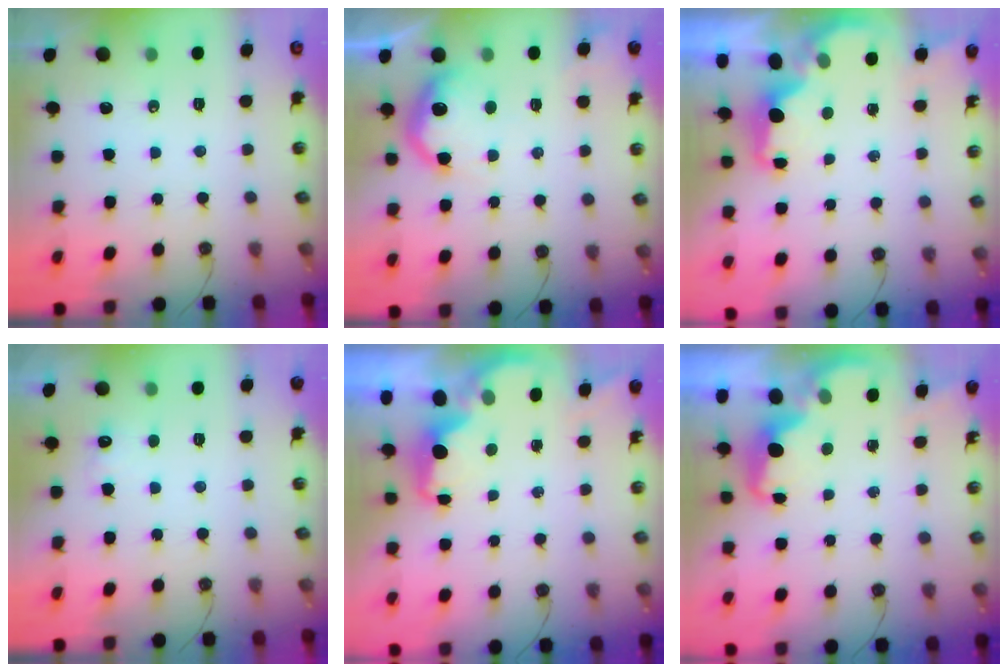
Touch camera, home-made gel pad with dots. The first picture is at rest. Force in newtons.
{"total": 14.6, "press": 14.6, "slide": 1.0}
{"total": 1.9, "press": 1.7, "slide": 0.7}
{"total": 4.7, "press": 4.5, "slide": 1.2}
{"total": 2.2, "press": 2.0, "slide": 0.8}
{"total": 2.1, "press": 2.1, "slide": 0.6}